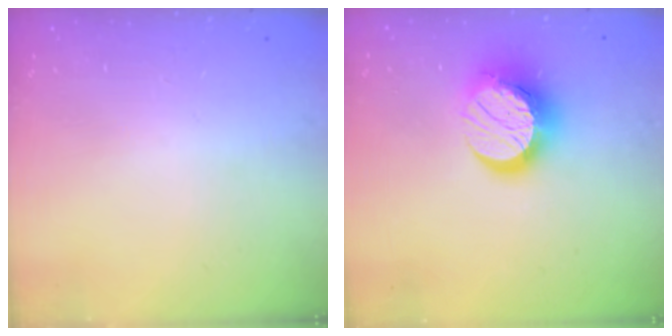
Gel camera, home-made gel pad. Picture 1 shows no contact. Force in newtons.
{"total": 16.1, "press": 16.0, "slide": 1.3}